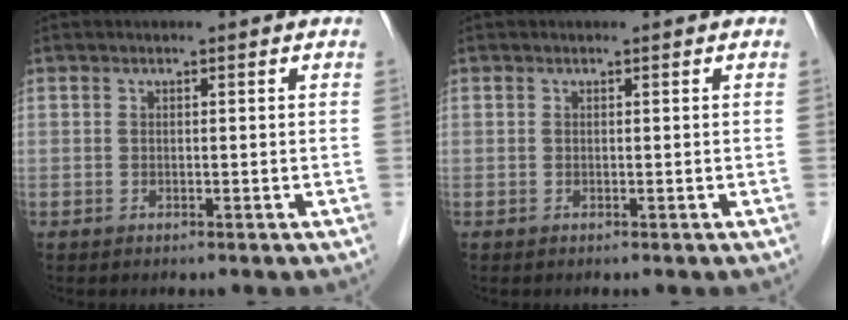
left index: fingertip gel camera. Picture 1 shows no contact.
{"total": 0.0}